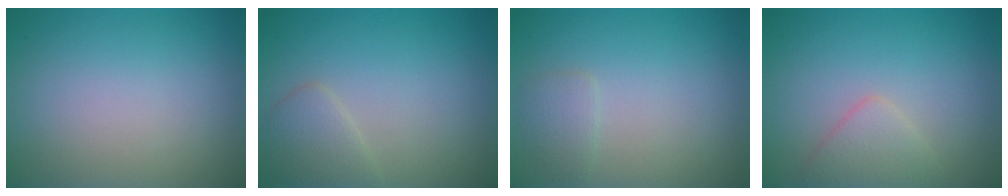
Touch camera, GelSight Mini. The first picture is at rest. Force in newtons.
{"total": 2.0, "press": 2.0, "slide": 0.1}
{"total": 1.3, "press": 1.3, "slide": 0.1}
{"total": 2.1, "press": 2.1, "slide": 0.1}